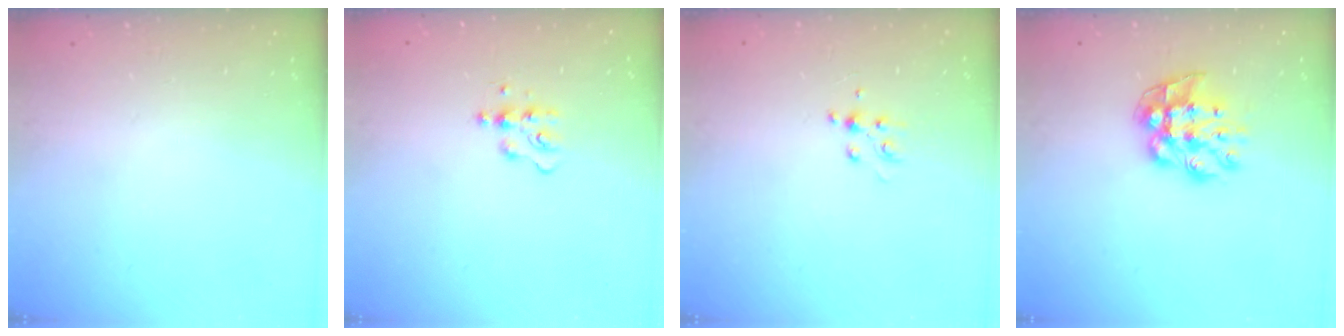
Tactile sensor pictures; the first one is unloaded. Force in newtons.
{"total": 7.2, "press": 7.2, "slide": 0.8}
{"total": 5.0, "press": 4.9, "slide": 1.2}
{"total": 10.2, "press": 10.2, "slide": 0.5}